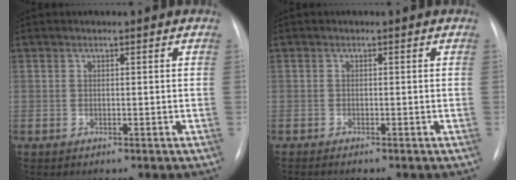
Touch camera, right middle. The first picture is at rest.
{"total": 1.2, "force": [-1.0, -0.1, 0.7], "torque": [-0.011, -0.004, -0.011]}